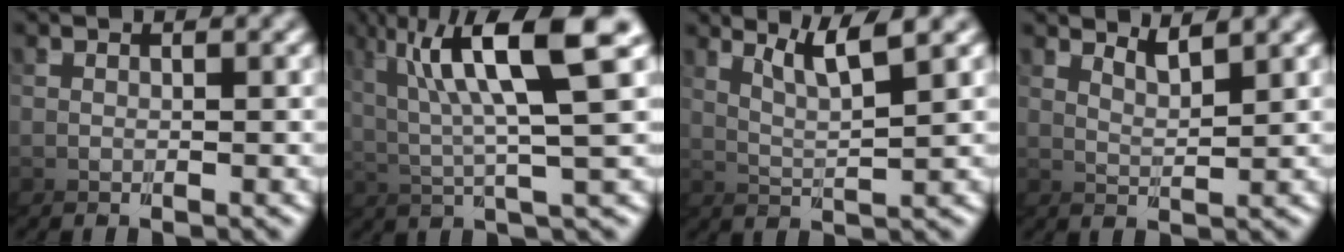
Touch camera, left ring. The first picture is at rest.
{"total": 7.5, "force": [4.8, 0.9, 5.7], "torque": [-0.115, 0.040, 0.064]}
{"total": 5.3, "force": [4.3, -2.7, -1.5], "torque": [-0.016, 0.026, 0.060]}
{"total": 4.6, "force": [3.5, -2.0, -2.2], "torque": [-0.001, 0.015, 0.048]}